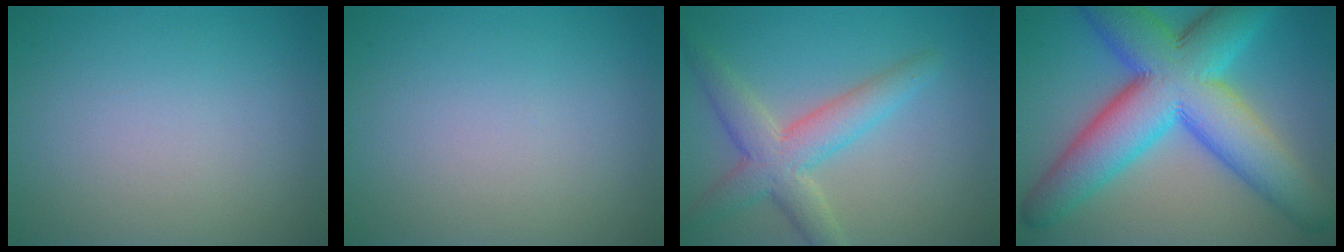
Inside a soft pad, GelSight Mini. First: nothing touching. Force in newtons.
{"total": 0.0}
{"total": 4.9, "press": 4.9, "slide": 0.4}
{"total": 13.1, "press": 13.1, "slide": 0.1}